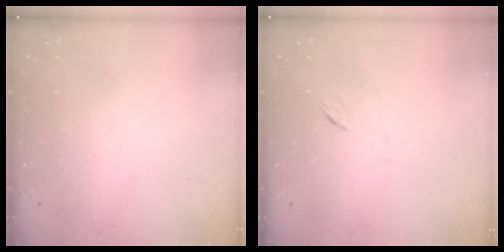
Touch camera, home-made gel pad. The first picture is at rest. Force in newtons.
{"total": 5.3, "press": 5.2, "slide": 1.0}